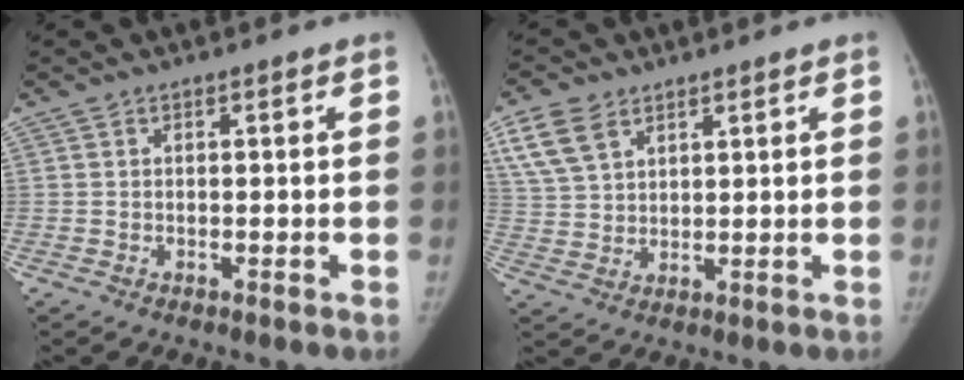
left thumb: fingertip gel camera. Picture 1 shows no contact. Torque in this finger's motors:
{"motor_torque": [1.86, 1.57, 1.23, -1.55, 0.58]}